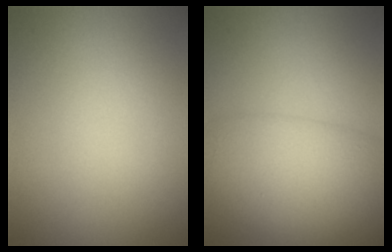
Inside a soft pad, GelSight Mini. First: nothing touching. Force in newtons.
{"total": 8.3, "press": 8.3, "slide": 0.3}